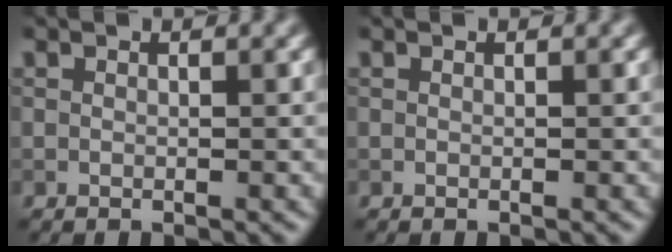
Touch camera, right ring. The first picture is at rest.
{"total": 0.0}